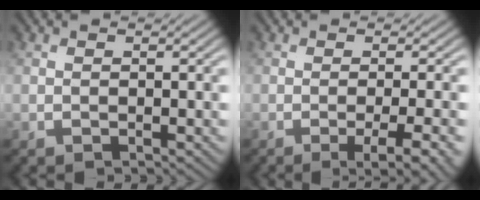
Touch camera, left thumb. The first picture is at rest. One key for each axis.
{"total": 5.9, "fx": -2.3, "fy": 1.1, "fz": 5.3, "tx": -0.071, "ty": 0.003, "tz": -0.027}